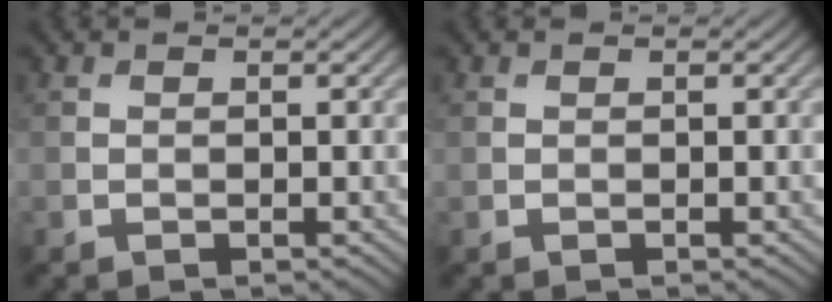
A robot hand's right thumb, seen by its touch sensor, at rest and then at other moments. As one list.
[{"total": 0.0}]